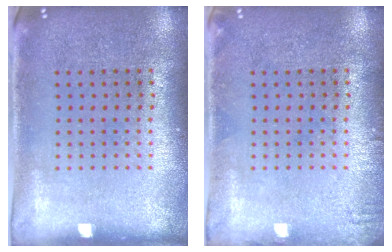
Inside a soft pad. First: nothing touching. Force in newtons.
{"total": 0.8, "press": 0.8, "slide": 0.1}